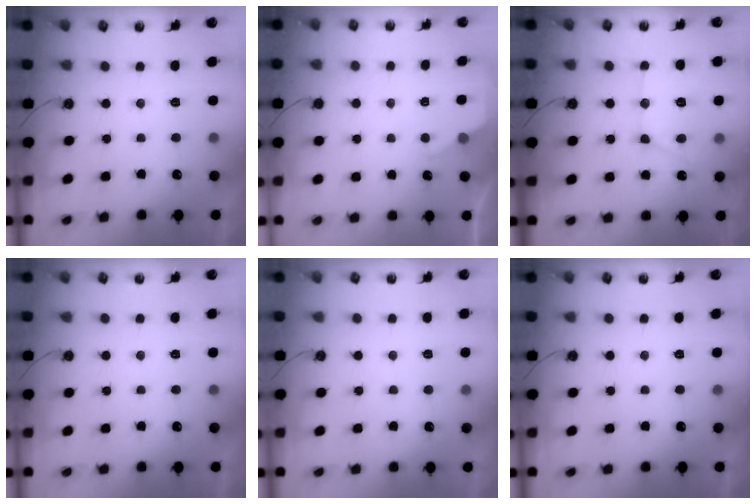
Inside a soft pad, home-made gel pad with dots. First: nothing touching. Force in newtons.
{"total": 2.3, "press": 2.3, "slide": 0.3}
{"total": 13.4, "press": 13.3, "slide": 1.2}
{"total": 0.0}
{"total": 3.7, "press": 3.7, "slide": 0.4}
{"total": 0.0}